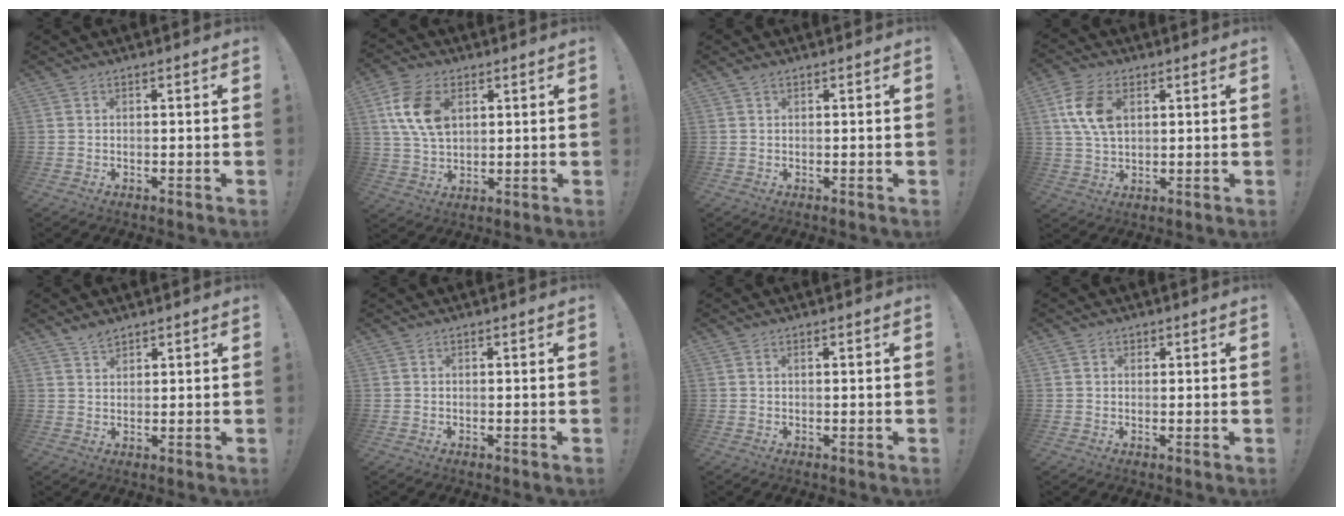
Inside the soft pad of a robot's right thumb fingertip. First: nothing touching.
{"total": 12.9, "force": [4.1, 8.4, 8.9], "torque": [-0.179, -0.001, 0.078]}
{"total": 1.0, "force": [0.7, 0.6, 0.5], "torque": [-0.006, 0.001, 0.012]}
{"total": 11.0, "force": [3.3, 7.0, 7.8], "torque": [-0.160, 0.004, 0.063]}
{"total": 3.1, "force": [2.7, 1.3, 0.9], "torque": [-0.008, -0.016, 0.048]}
{"total": 0.0}
{"total": 0.6, "force": [0.3, -0.1, 0.5], "torque": [-0.009, -0.001, 0.005]}
{"total": 1.1, "force": [0.6, 0.9, 0.3], "torque": [0.001, -0.001, 0.009]}